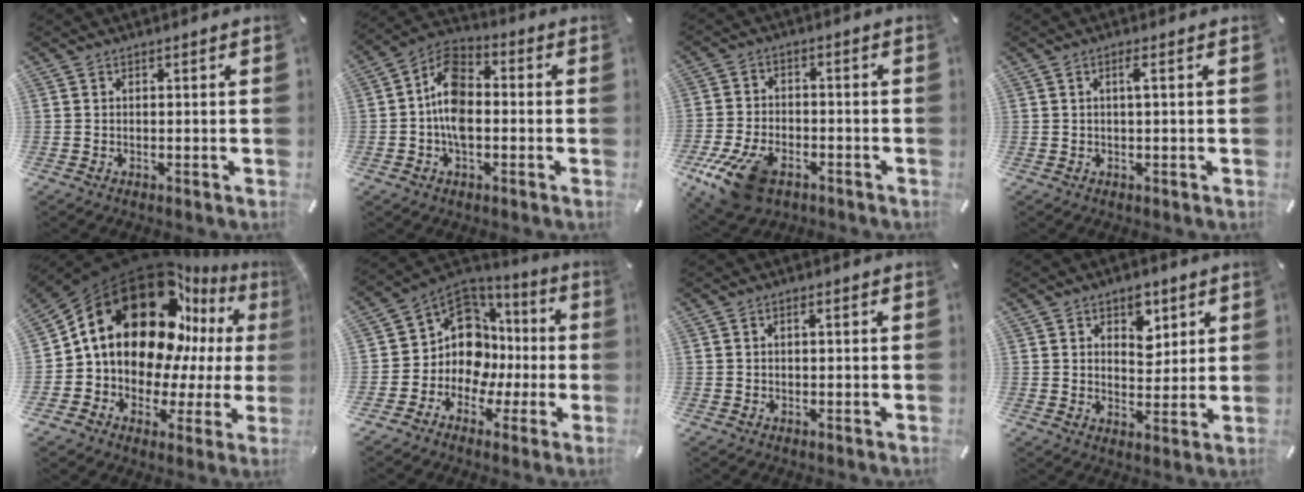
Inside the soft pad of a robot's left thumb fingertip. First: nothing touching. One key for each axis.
{"total": 10.0, "fx": -1.8, "fy": 6.2, "fz": 7.6, "tx": -0.150, "ty": 0.013, "tz": -0.033}
{"total": 13.0, "fx": -7.3, "fy": 7.5, "fz": 7.8, "tx": -0.166, "ty": 0.028, "tz": -0.129}
{"total": 2.2, "fx": 0.4, "fy": 0.3, "fz": 2.2, "tx": -0.042, "ty": 0.002, "tz": 0.005}
{"total": 23.2, "fx": 9.8, "fy": 15.9, "fz": 13.8, "tx": -0.239, "ty": -0.082, "tz": 0.182}
{"total": 13.5, "fx": 0.1, "fy": 12.1, "fz": 6.1, "tx": -0.139, "ty": -0.024, "tz": 0.012}
{"total": 1.1, "fx": 0.3, "fy": 0.6, "fz": 0.9, "tx": -0.019, "ty": 0.006, "tz": 0.003}
{"total": 6.4, "fx": 3.4, "fy": 4.8, "fz": 2.5, "tx": -0.010, "ty": -0.020, "tz": 0.052}